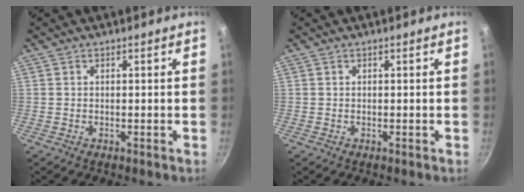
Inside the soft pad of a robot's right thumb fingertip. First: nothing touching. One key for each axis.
{"total": 0.0}